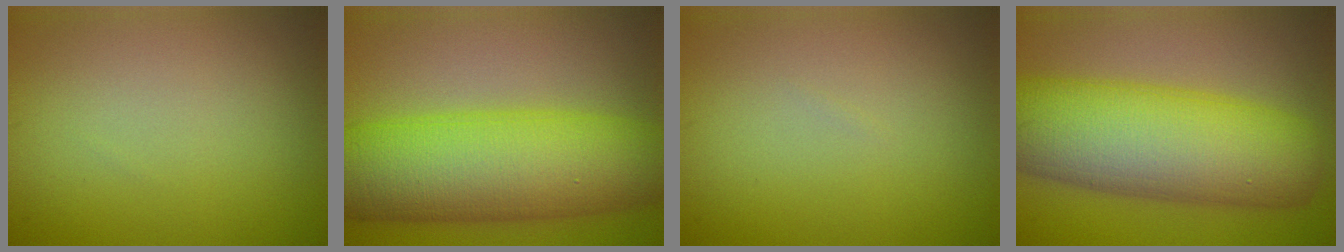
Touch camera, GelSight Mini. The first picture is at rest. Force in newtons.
{"total": 12.2, "press": 12.2, "slide": 0.1}
{"total": 0.0}
{"total": 12.6, "press": 12.6, "slide": 0.4}